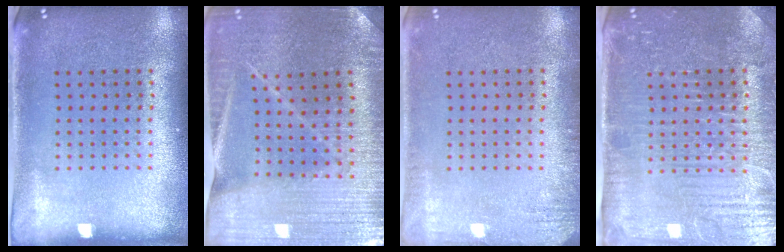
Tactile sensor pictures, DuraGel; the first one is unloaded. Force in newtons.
{"total": 3.0, "press": 3.0, "slide": 0.3}
{"total": 1.6, "press": 1.5, "slide": 0.3}
{"total": 4.8, "press": 4.4, "slide": 1.7}